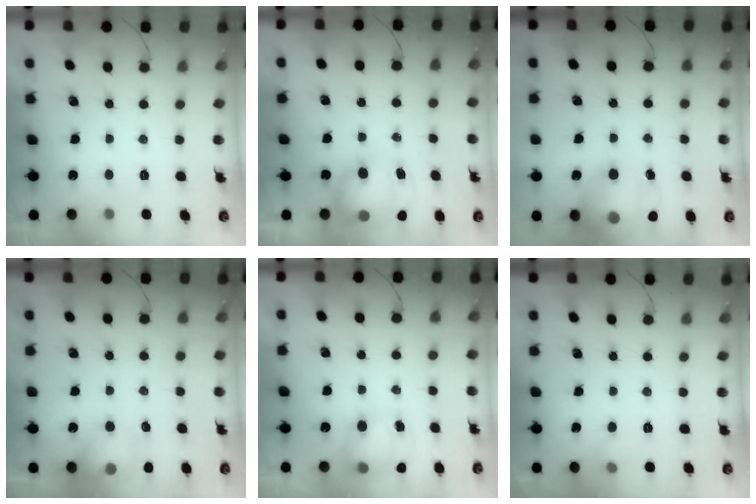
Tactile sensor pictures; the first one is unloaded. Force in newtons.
{"total": 9.7, "press": 9.3, "slide": 2.7}
{"total": 16.5, "press": 16.4, "slide": 1.6}
{"total": 11.8, "press": 9.0, "slide": 7.6}
{"total": 8.4, "press": 8.3, "slide": 1.3}
{"total": 3.8, "press": 3.5, "slide": 1.5}